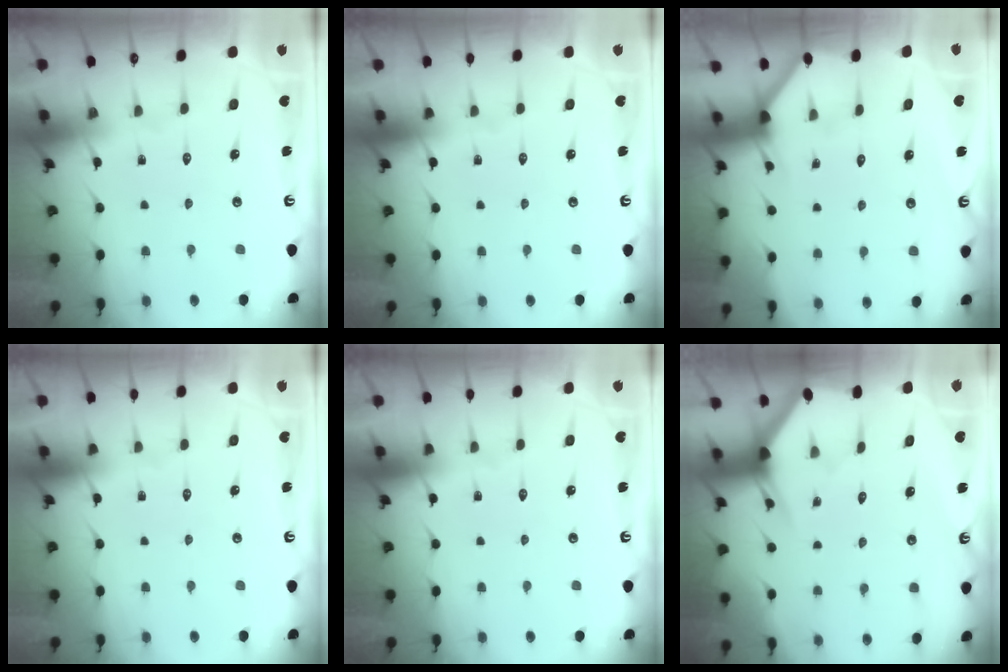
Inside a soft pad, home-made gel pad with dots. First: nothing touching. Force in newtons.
{"total": 0.0}
{"total": 2.2, "press": 2.2, "slide": 0.4}
{"total": 0.0}
{"total": 0.0}
{"total": 3.2, "press": 3.2, "slide": 0.1}